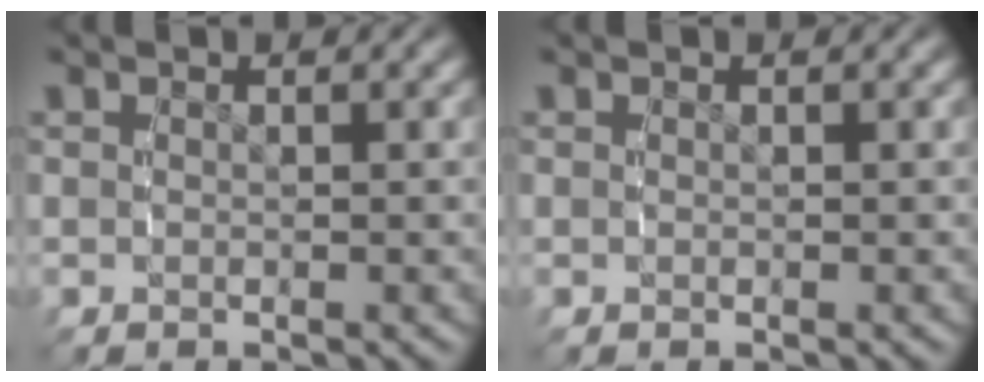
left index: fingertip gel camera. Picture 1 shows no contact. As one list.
[{"total": 0.0}]